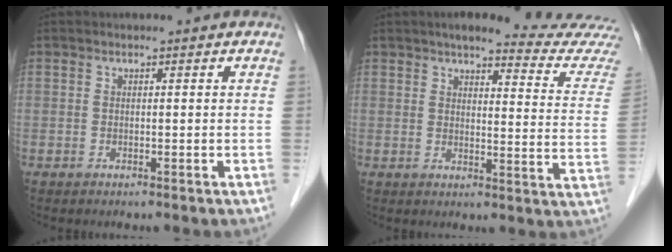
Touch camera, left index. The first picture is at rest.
{"total": 14.7, "force": [13.9, -0.2, 4.6], "torque": [-0.046, -0.077, 0.144]}